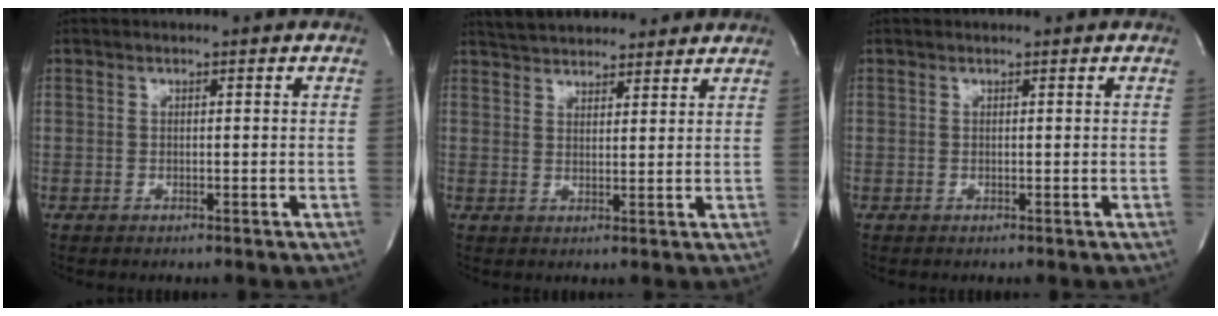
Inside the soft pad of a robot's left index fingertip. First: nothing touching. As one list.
[{"total": 11.7, "force": [10.6, 3.1, 3.9], "torque": [-0.054, 0.027, 0.155]}, {"total": 0.0}]